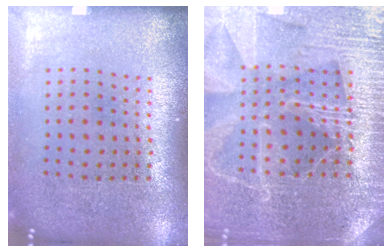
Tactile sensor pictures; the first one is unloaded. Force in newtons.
{"total": 4.1, "press": 3.9, "slide": 1.3}